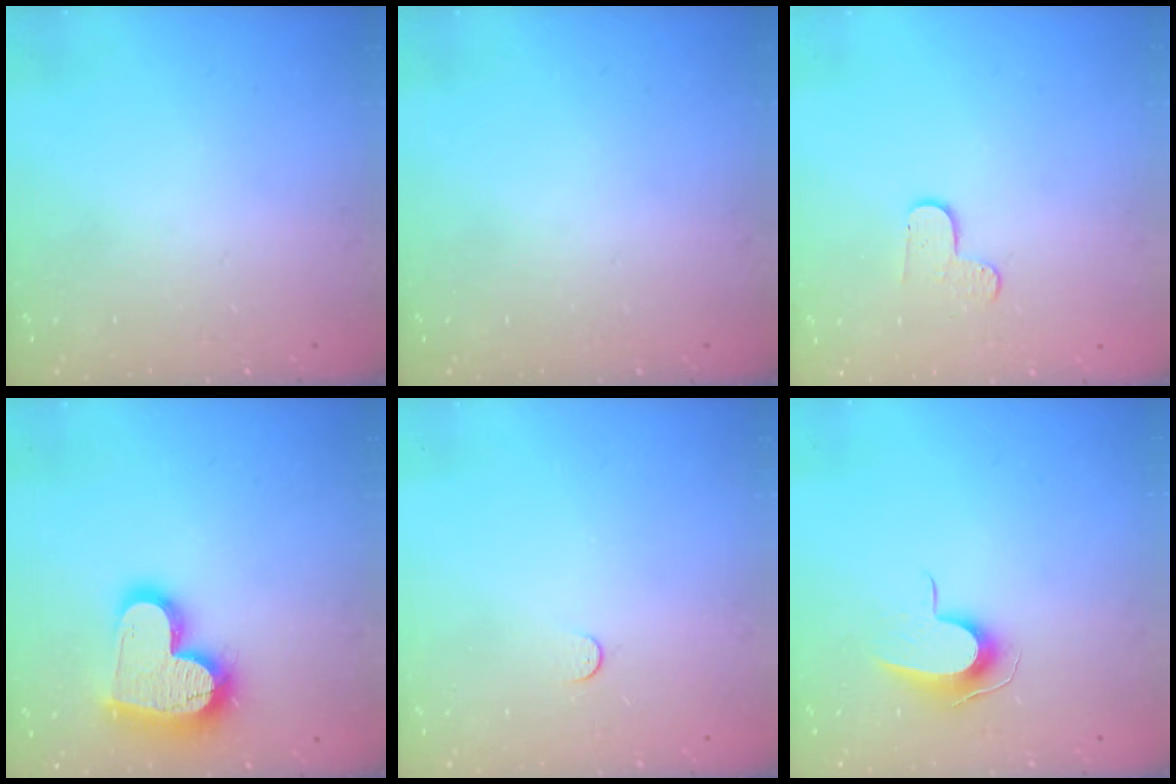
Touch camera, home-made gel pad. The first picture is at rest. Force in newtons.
{"total": 0.0}
{"total": 6.2, "press": 6.2, "slide": 0.6}
{"total": 18.1, "press": 18.0, "slide": 1.5}
{"total": 3.0, "press": 3.0, "slide": 0.3}
{"total": 8.9, "press": 8.8, "slide": 0.5}